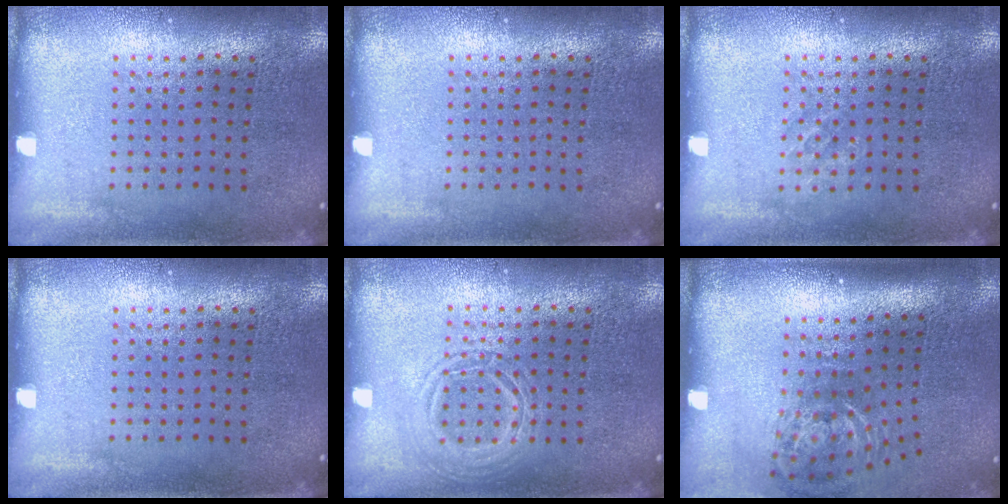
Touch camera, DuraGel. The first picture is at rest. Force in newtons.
{"total": 0.0}
{"total": 0.8, "press": 0.8, "slide": 0.2}
{"total": 0.0}
{"total": 2.0, "press": 2.0, "slide": 0.3}
{"total": 1.8, "press": 1.3, "slide": 1.3}